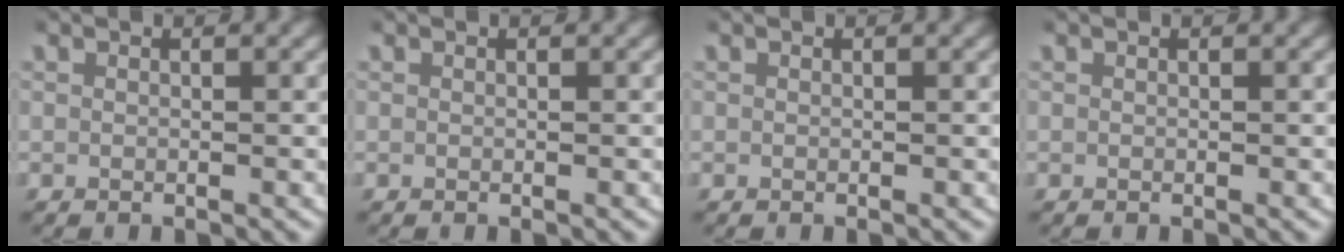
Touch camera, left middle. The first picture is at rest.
{"total": 0.0}
{"total": 0.0}
{"total": 0.0}